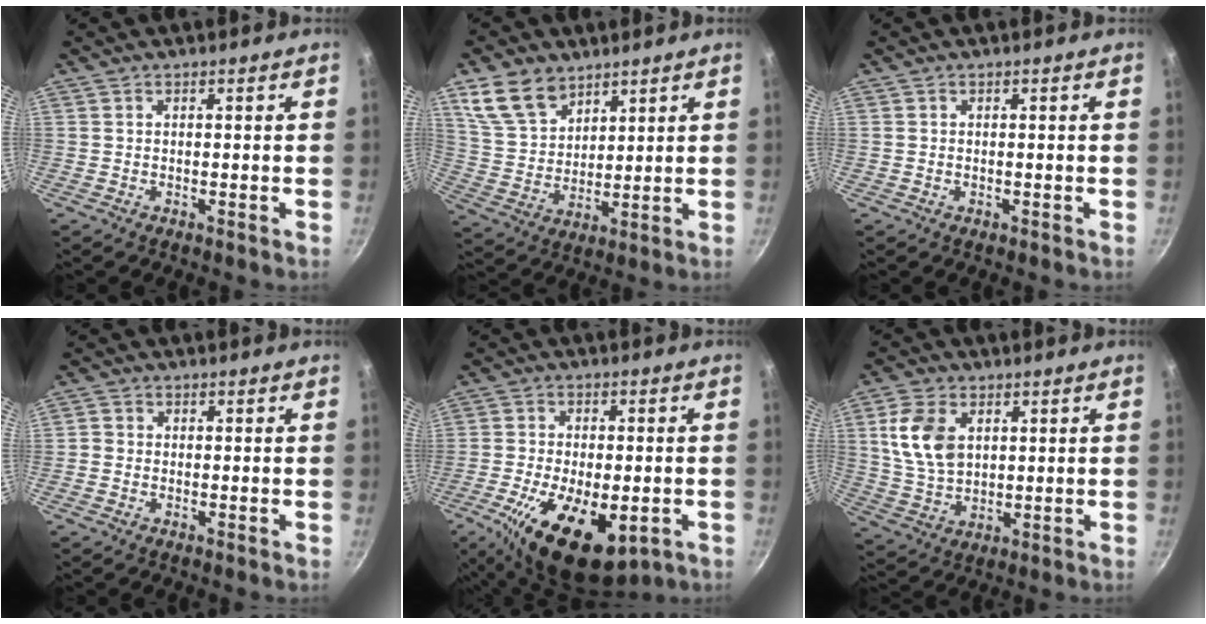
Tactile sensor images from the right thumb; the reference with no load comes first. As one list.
[{"total": 10.8, "force": [6.8, 6.9, 4.9], "torque": [-0.068, -0.027, 0.142]}, {"total": 0.0}, {"total": 1.5, "force": [-0.5, 1.4, 0.5], "torque": [-0.003, 0.007, -0.014]}, {"total": 16.6, "force": [-6.3, 8.3, 12.9], "torque": [-0.214, 0.001, -0.094]}, {"total": 10.8, "force": [3.0, 7.2, 7.4], "torque": [-0.127, -0.015, 0.064]}]